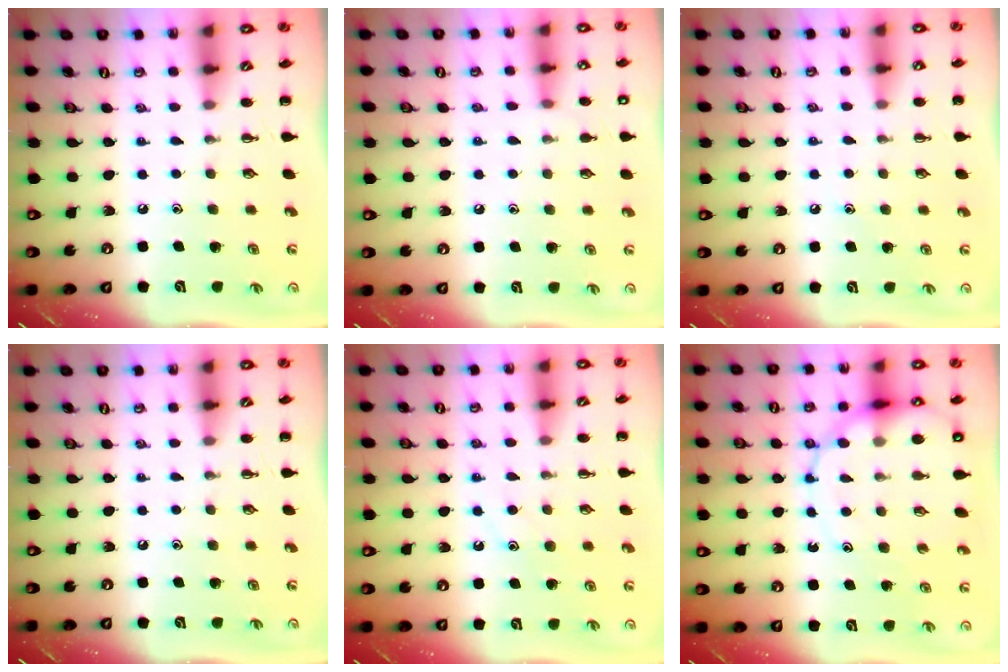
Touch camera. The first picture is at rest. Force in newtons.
{"total": 7.4, "press": 7.0, "slide": 2.4}
{"total": 6.2, "press": 6.0, "slide": 1.8}
{"total": 0.0}
{"total": 8.4, "press": 8.3, "slide": 0.9}
{"total": 13.4, "press": 13.0, "slide": 3.1}